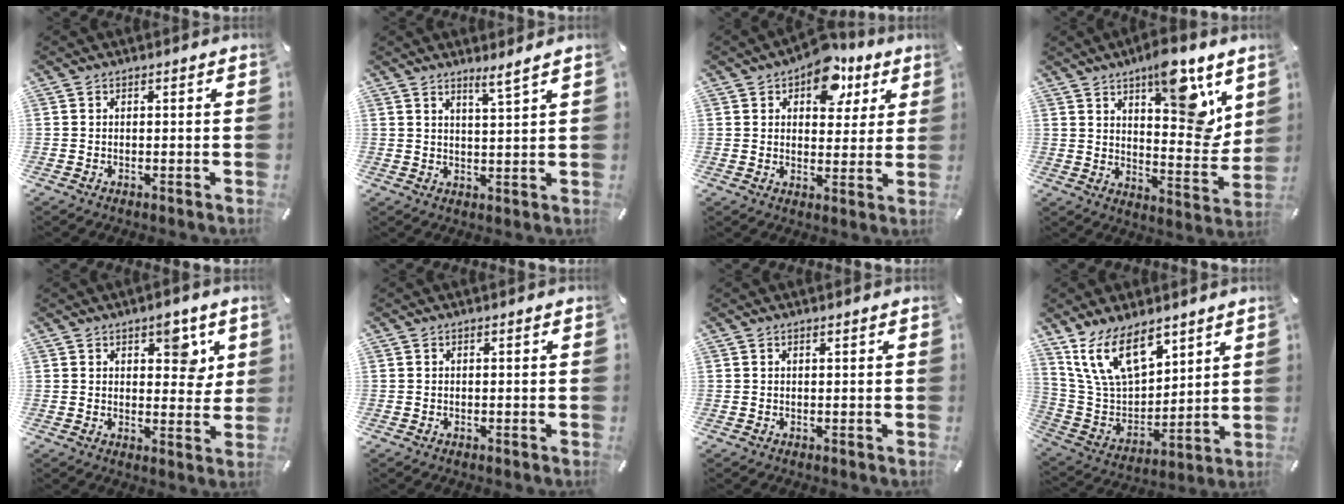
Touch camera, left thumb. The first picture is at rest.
{"total": 4.0, "force": [3.5, -0.5, 1.9], "torque": [-0.045, -0.020, 0.061]}
{"total": 12.7, "force": [7.4, 7.6, 6.9], "torque": [-0.077, -0.038, 0.126]}
{"total": 15.8, "force": [9.5, 6.3, 11.0], "torque": [-0.125, -0.075, 0.153]}
{"total": 7.0, "force": [3.6, 3.9, 4.5], "torque": [-0.033, -0.017, 0.054]}
{"total": 0.0}
{"total": 0.6, "force": [0.4, 0.0, 0.4], "torque": [-0.008, 0.000, 0.007]}
{"total": 16.9, "force": [10.8, 9.2, 9.1], "torque": [-0.208, -0.053, 0.200]}